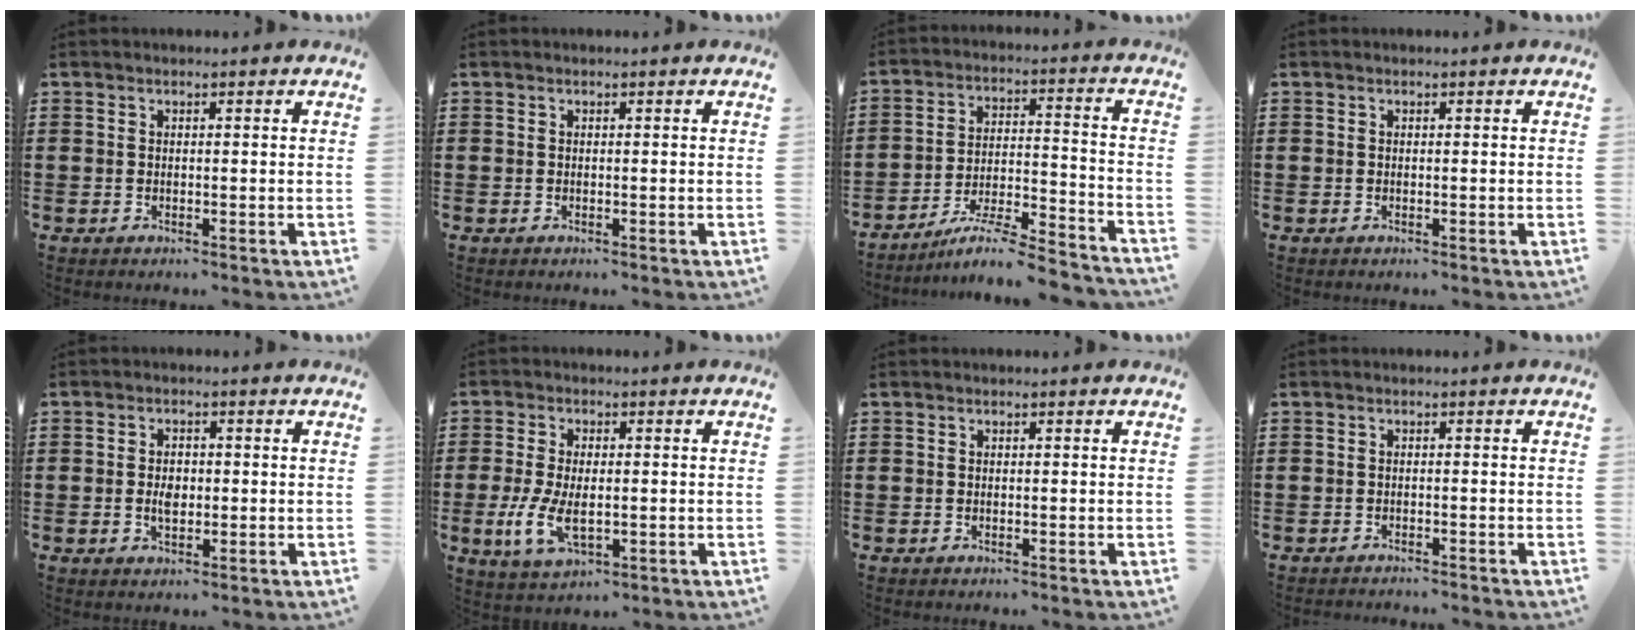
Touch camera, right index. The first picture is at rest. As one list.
[{"total": 0.0}, {"total": 7.4, "force": [-6.6, 0.1, 3.3], "torque": [-0.061, -0.007, -0.131]}, {"total": 0.0}, {"total": 2.8, "force": [-0.2, 1.7, 2.2], "torque": [-0.044, 0.005, -0.003]}, {"total": 6.5, "force": [-0.8, 3.3, 5.5], "torque": [-0.132, -0.005, -0.021]}, {"total": 0.0}, {"total": 1.0, "force": [-0.9, -0.1, -0.1], "torque": [0.000, 0.001, -0.020]}]